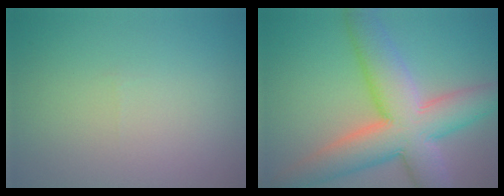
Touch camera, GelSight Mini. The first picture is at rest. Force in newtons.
{"total": 10.4, "press": 10.4, "slide": 0.6}